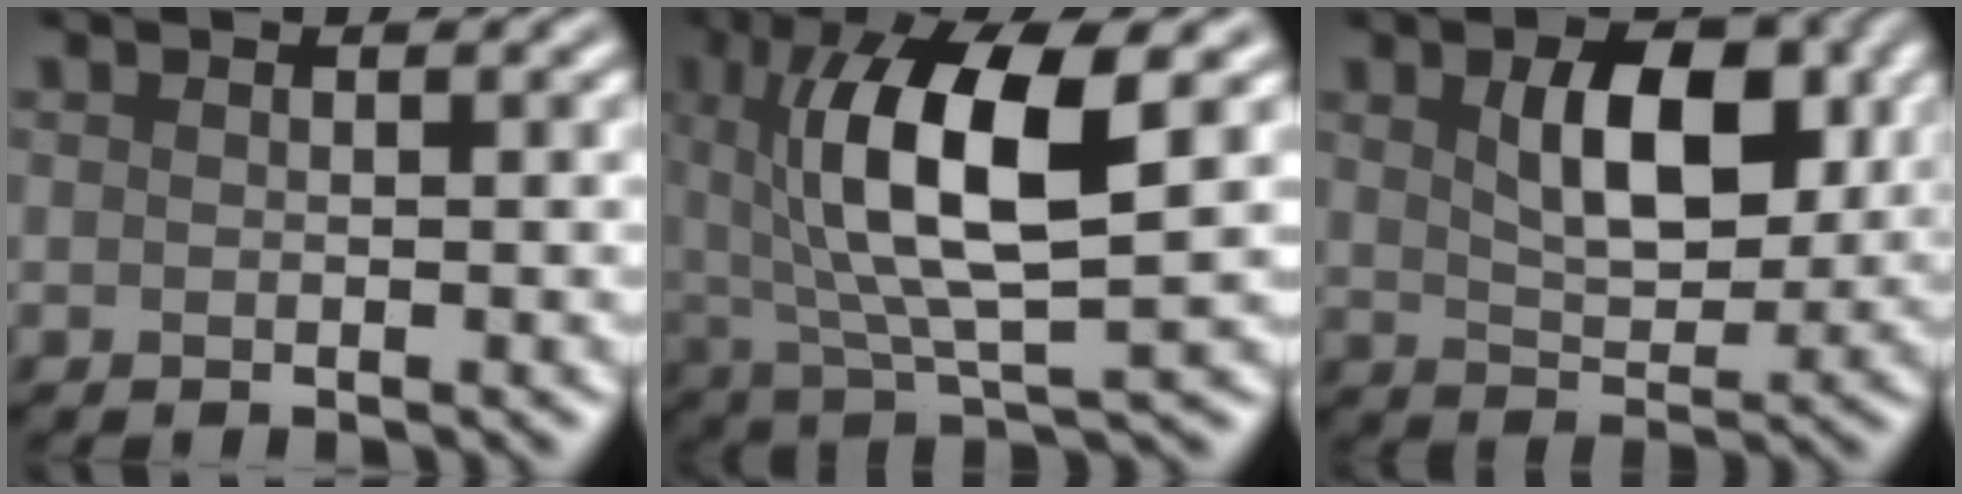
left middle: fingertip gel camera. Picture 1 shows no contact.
{"total": 7.3, "force": [0.5, 1.3, 7.2], "torque": [-0.161, -0.025, 0.055]}
{"total": 3.3, "force": [0.7, 1.0, 3.0], "torque": [-0.077, -0.024, 0.051]}